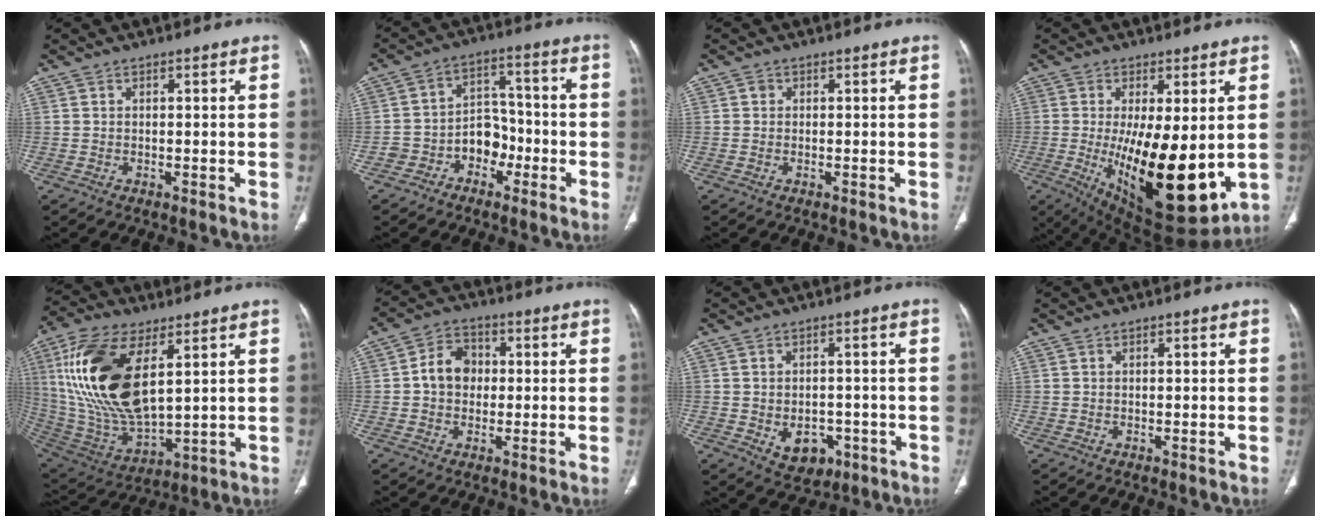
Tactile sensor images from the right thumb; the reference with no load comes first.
{"total": 7.9, "force": [-3.4, 6.3, 3.4], "torque": [-0.019, 0.052, -0.061]}
{"total": 0.8, "force": [0.2, 0.7, 0.2], "torque": [0.001, 0.002, 0.002]}
{"total": 20.0, "force": [-1.8, 7.7, 18.4], "torque": [-0.289, -0.042, -0.004]}
{"total": 23.5, "force": [7.0, 11.2, 19.4], "torque": [-0.390, -0.031, 0.139]}
{"total": 7.5, "force": [0.3, 6.1, 4.4], "torque": [-0.050, 0.016, -0.004]}
{"total": 6.8, "force": [-2.1, 5.1, 4.0], "torque": [-0.035, 0.010, -0.016]}
{"total": 0.6, "force": [0.2, 0.2, 0.5], "torque": [-0.011, 0.004, 0.006]}